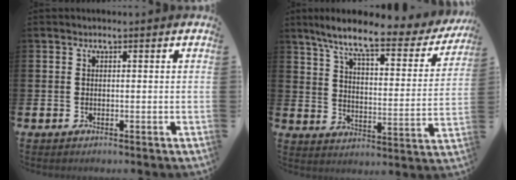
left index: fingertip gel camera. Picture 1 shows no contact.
{"total": 8.6, "force": [6.9, 1.6, 4.9], "torque": [-0.113, -0.043, 0.108]}